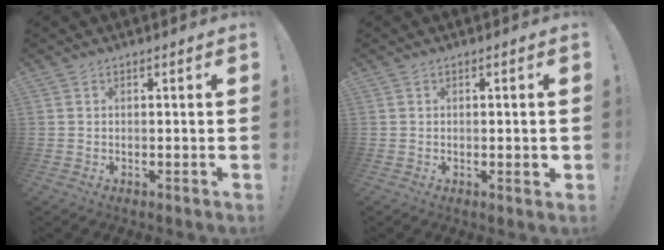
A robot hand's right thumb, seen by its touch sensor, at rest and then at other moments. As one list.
[{"total": 2.5, "force": [-0.2, 0.4, 2.4], "torque": [-0.026, -0.003, -0.006]}]